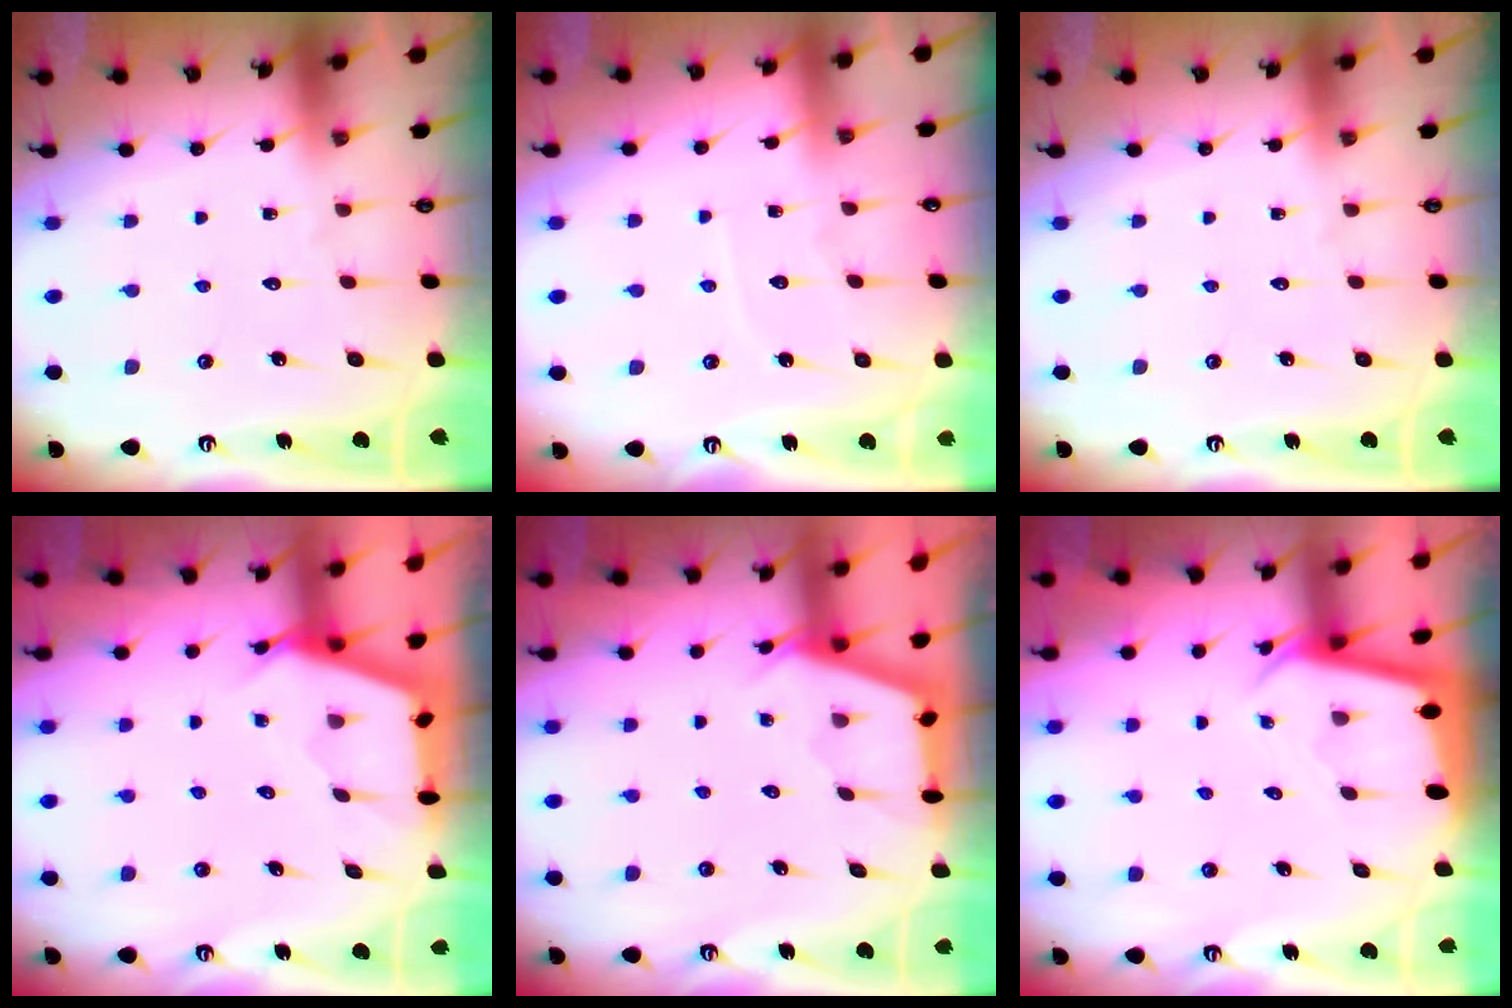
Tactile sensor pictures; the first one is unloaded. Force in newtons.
{"total": 3.9, "press": 3.9, "slide": 0.3}
{"total": 0.0}
{"total": 2.7, "press": 2.7, "slide": 0.4}
{"total": 2.9, "press": 2.9, "slide": 0.3}
{"total": 1.9, "press": 1.9, "slide": 0.1}